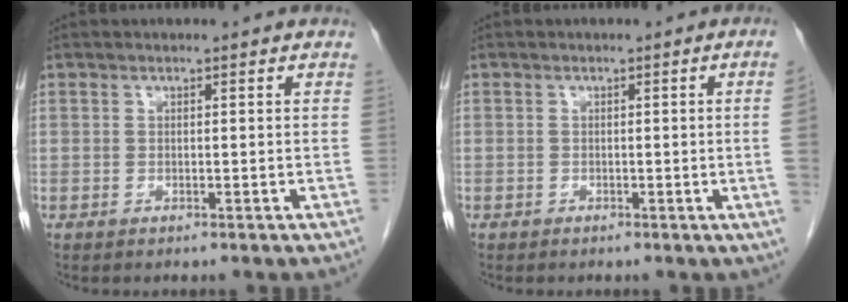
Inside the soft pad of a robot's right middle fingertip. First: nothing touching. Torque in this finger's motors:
{"motor_torque": [-0.21, -0.22, -0.96, -0.21]}